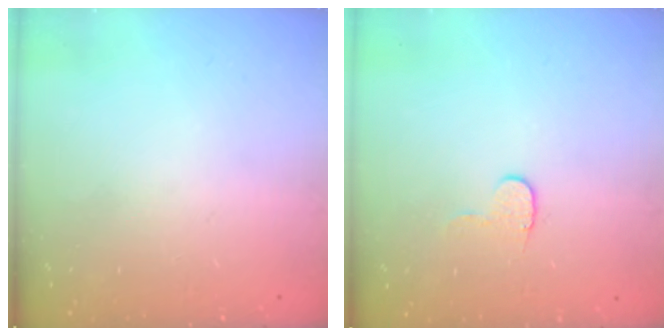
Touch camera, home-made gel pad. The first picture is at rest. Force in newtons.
{"total": 5.7, "press": 5.7, "slide": 0.5}